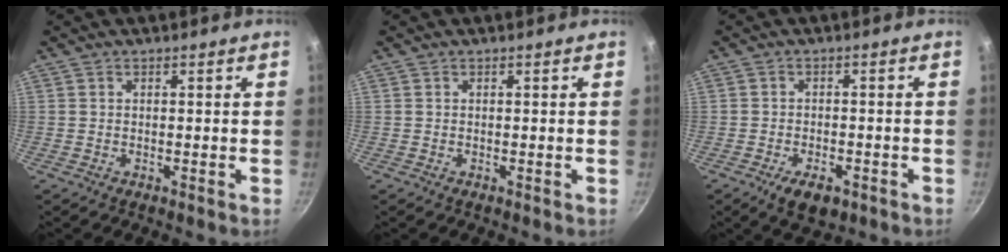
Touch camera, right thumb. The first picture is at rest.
{"total": 0.0}
{"total": 6.1, "force": [-3.2, 3.2, 4.1], "torque": [-0.057, 0.015, -0.046]}